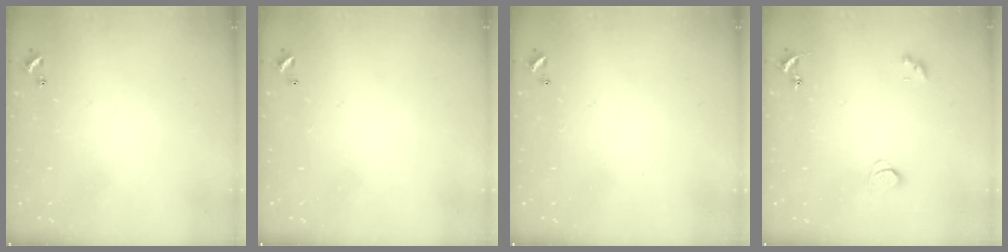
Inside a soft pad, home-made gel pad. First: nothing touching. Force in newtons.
{"total": 3.0, "press": 3.0, "slide": 0.1}
{"total": 3.0, "press": 3.0, "slide": 0.1}
{"total": 2.1, "press": 2.0, "slide": 0.7}